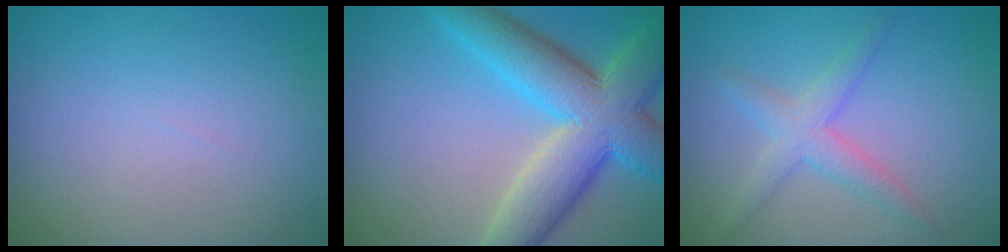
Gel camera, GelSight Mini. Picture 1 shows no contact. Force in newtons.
{"total": 10.0, "press": 10.0, "slide": 0.6}
{"total": 2.8, "press": 2.8, "slide": 0.2}